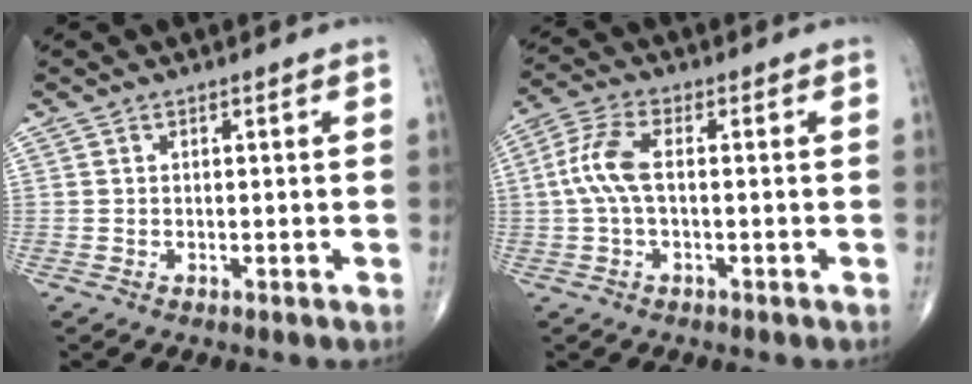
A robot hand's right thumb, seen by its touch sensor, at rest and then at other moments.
{"total": 7.0, "force": [0.0, 3.0, 6.4], "torque": [-0.159, 0.018, -0.004]}